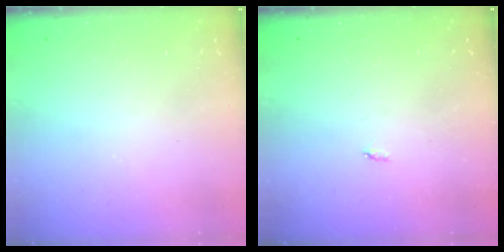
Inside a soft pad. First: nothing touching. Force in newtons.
{"total": 2.1, "press": 2.1, "slide": 0.4}